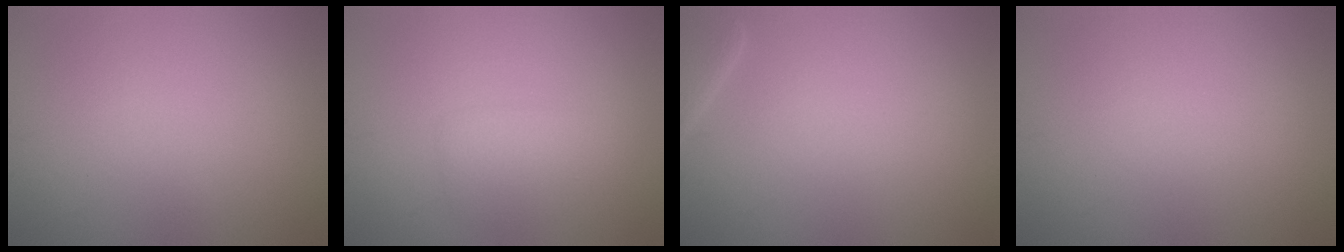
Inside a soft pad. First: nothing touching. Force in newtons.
{"total": 1.9, "press": 1.9, "slide": 0.1}
{"total": 2.4, "press": 2.3, "slide": 0.4}
{"total": 0.0}